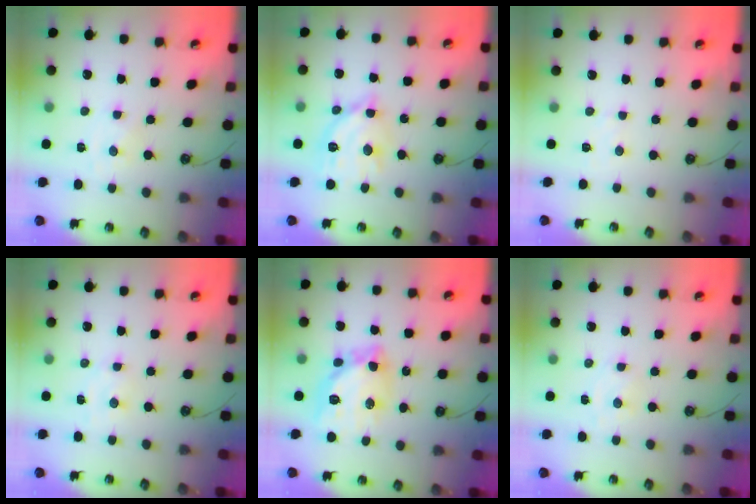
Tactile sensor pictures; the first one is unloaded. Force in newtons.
{"total": 13.5, "press": 13.5, "slide": 1.2}
{"total": 1.9, "press": 1.9, "slide": 0.3}
{"total": 1.9, "press": 1.9, "slide": 0.3}
{"total": 15.7, "press": 15.6, "slide": 1.3}
{"total": 2.6, "press": 2.6, "slide": 0.1}